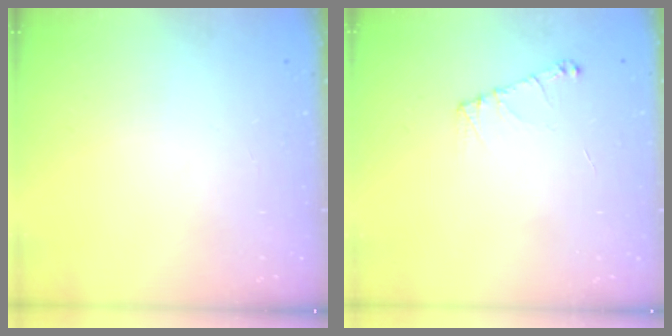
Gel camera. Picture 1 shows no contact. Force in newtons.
{"total": 5.4, "press": 5.3, "slide": 0.7}